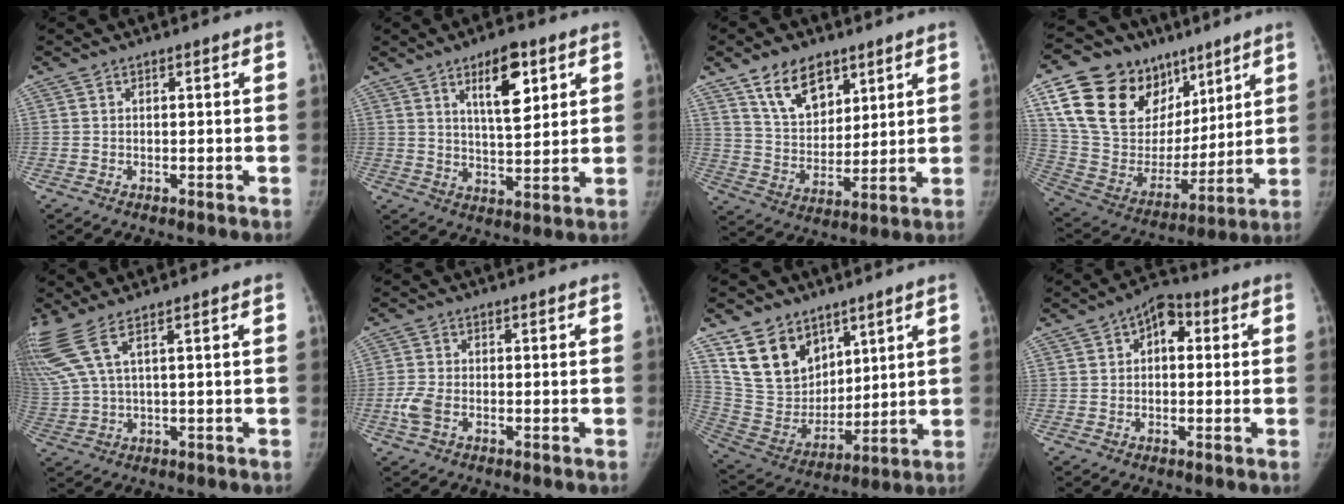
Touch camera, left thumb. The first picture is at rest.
{"total": 9.5, "force": [4.6, 3.7, 7.5], "torque": [-0.094, -0.027, 0.074]}
{"total": 11.9, "force": [7.3, 7.2, 5.9], "torque": [-0.072, -0.045, 0.139]}
{"total": 27.8, "force": [14.1, 18.5, 15.3], "torque": [-0.244, -0.004, 0.265]}
{"total": 7.9, "force": [4.2, 1.3, 6.5], "torque": [-0.196, 0.002, 0.098]}
{"total": 4.1, "force": [-1.6, 2.4, 3.0], "torque": [-0.077, 0.006, -0.035]}
{"total": 16.0, "force": [9.6, 10.9, 6.8], "torque": [-0.087, -0.052, 0.199]}
{"total": 6.0, "force": [1.1, 4.1, 4.2], "torque": [-0.034, 0.018, 0.005]}